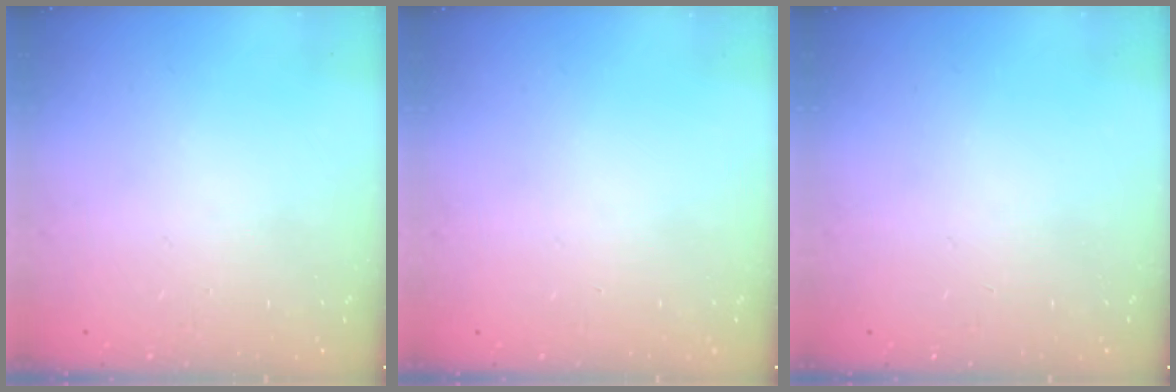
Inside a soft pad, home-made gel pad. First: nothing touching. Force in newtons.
{"total": 0.0}
{"total": 0.0}